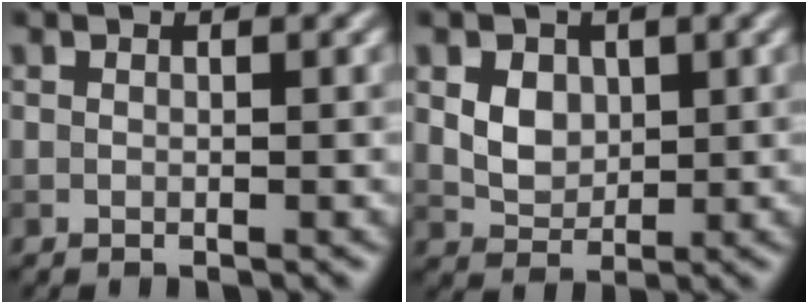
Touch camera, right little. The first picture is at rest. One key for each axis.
{"total": 3.1, "fx": 0.7, "fy": 2.4, "fz": 1.9, "tx": -0.036, "ty": -0.003, "tz": 0.007}